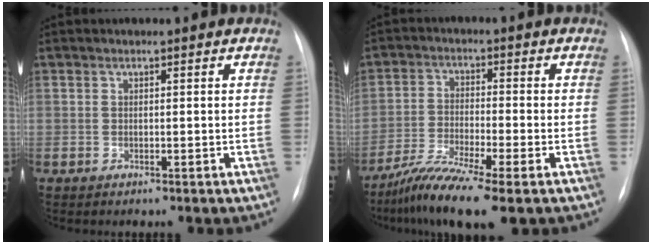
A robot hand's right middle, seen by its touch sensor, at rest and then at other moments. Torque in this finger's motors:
{"motor_torque": [1.14, -1.00, 0.27, 0.10]}